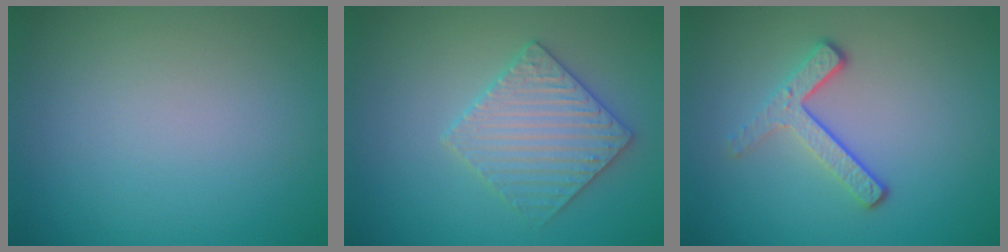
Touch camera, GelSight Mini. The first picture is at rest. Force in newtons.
{"total": 3.5, "press": 3.5, "slide": 0.4}
{"total": 3.2, "press": 2.3, "slide": 2.2}